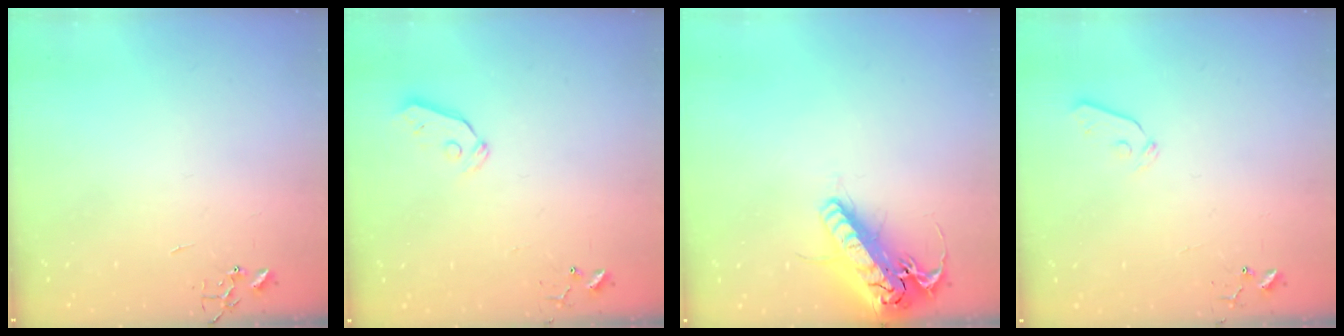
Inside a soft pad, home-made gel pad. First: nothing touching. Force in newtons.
{"total": 4.9, "press": 4.8, "slide": 0.9}
{"total": 21.0, "press": 20.7, "slide": 3.7}
{"total": 4.4, "press": 4.3, "slide": 0.6}